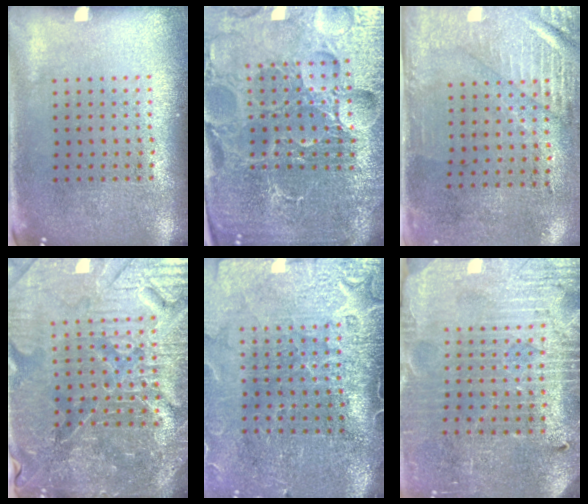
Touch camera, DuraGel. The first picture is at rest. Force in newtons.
{"total": 5.7, "press": 5.3, "slide": 2.2}
{"total": 3.0, "press": 2.5, "slide": 1.6}
{"total": 6.1, "press": 5.6, "slide": 2.4}
{"total": 4.0, "press": 3.5, "slide": 2.0}
{"total": 3.9, "press": 3.7, "slide": 1.2}